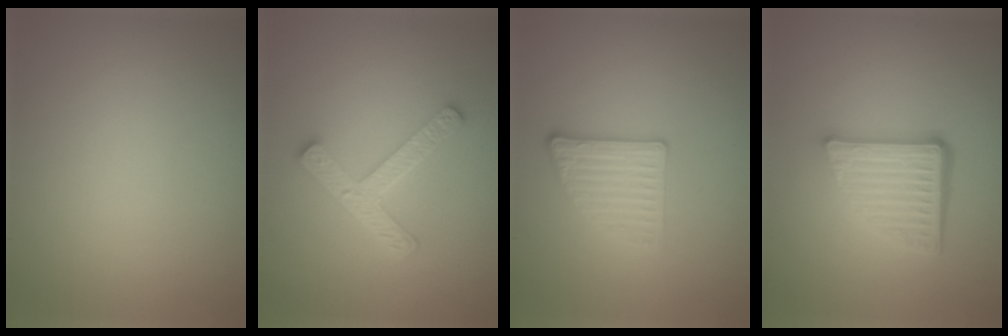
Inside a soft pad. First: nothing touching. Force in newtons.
{"total": 4.4, "press": 3.4, "slide": 2.9}
{"total": 2.8, "press": 2.7, "slide": 0.9}
{"total": 5.3, "press": 3.7, "slide": 3.9}